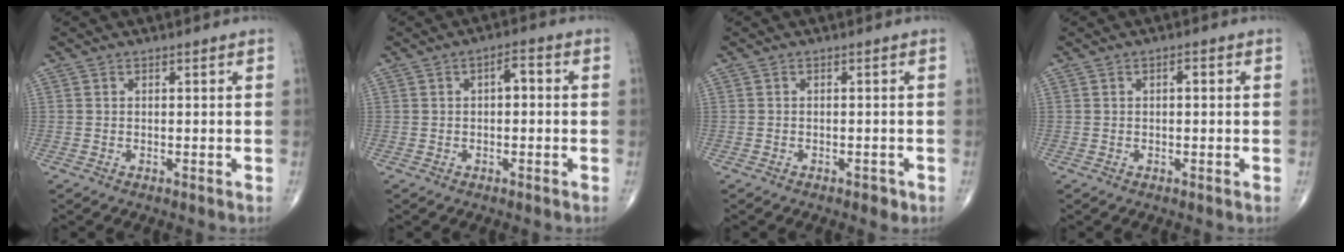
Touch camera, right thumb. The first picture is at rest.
{"total": 3.2, "force": [0.3, 1.5, 2.9], "torque": [-0.037, 0.011, -0.003]}
{"total": 1.2, "force": [-0.7, 0.7, 0.7], "torque": [-0.007, 0.003, -0.008]}
{"total": 1.4, "force": [0.2, 0.6, 1.2], "torque": [-0.019, 0.002, 0.001]}